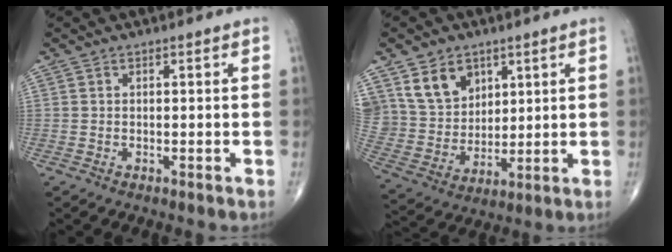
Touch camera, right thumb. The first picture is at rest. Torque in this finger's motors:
{"motor_torque": [-0.15, 0.47, 0.77, 0.75, 0.10]}